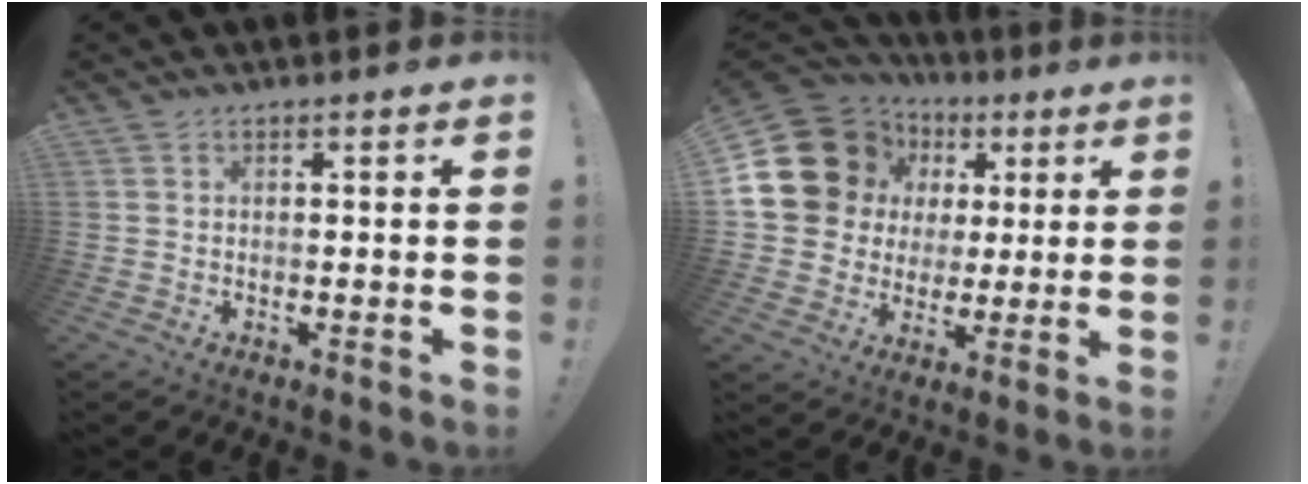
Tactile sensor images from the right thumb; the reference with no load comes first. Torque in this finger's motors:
{"motor_torque": [1.11, 1.86, 0.84, -0.11, 0.34]}